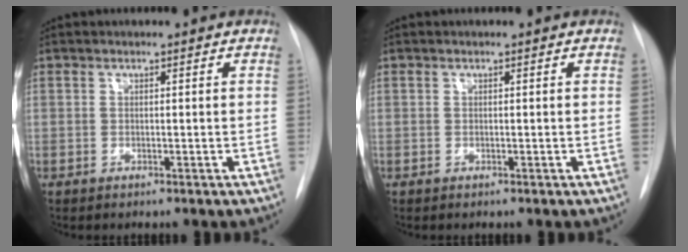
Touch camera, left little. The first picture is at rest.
{"total": 0.0}